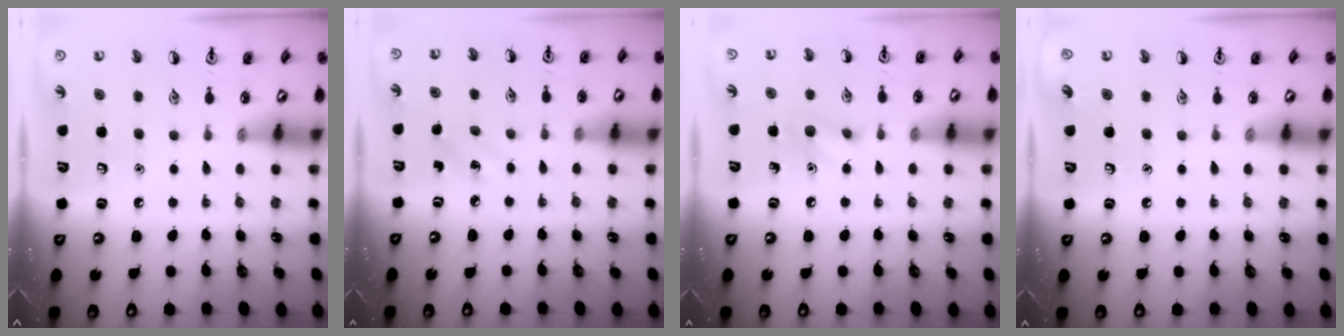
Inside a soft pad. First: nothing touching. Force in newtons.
{"total": 1.9, "press": 1.7, "slide": 0.8}
{"total": 6.4, "press": 6.3, "slide": 1.4}
{"total": 0.0}